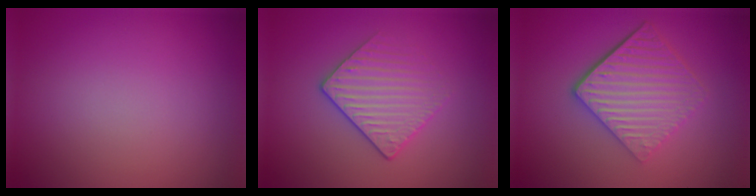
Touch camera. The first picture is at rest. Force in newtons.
{"total": 3.1, "press": 2.8, "slide": 1.3}
{"total": 5.8, "press": 4.0, "slide": 4.2}